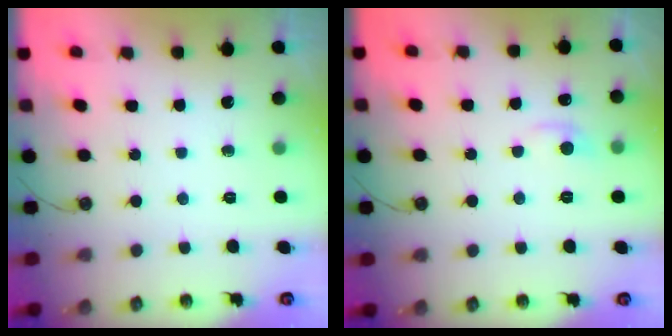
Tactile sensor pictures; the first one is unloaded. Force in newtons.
{"total": 1.8, "press": 1.5, "slide": 0.9}